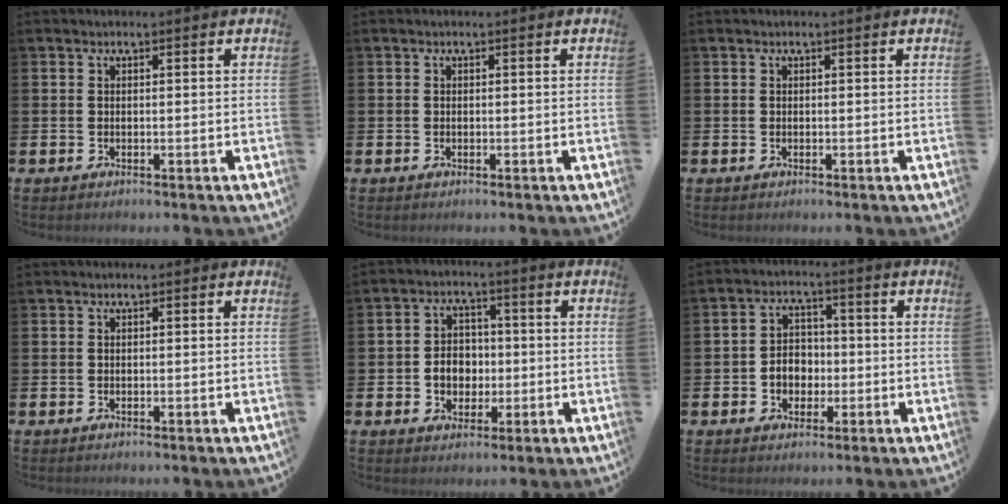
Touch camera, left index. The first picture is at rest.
{"total": 0.0}
{"total": 0.0}
{"total": 0.0}
{"total": 4.5, "force": [-0.7, 3.8, 2.3], "torque": [-0.030, 0.003, -0.022]}
{"total": 3.9, "force": [-0.9, 3.3, 1.8], "torque": [-0.028, 0.005, -0.026]}